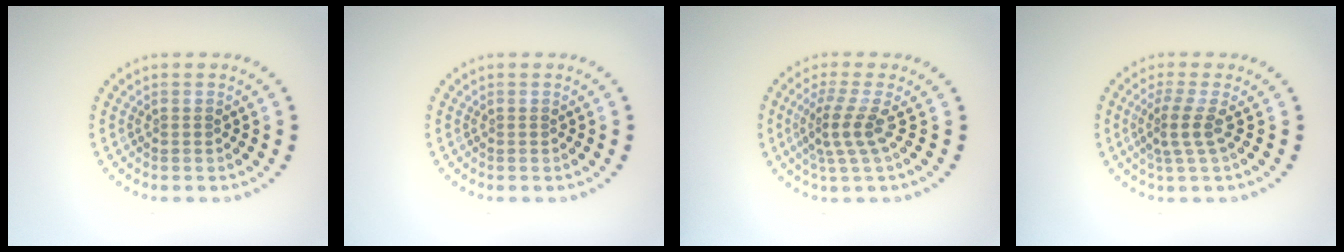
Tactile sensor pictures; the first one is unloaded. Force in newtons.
{"total": 0.0}
{"total": 3.0, "press": 2.0, "slide": 2.2}
{"total": 2.5, "press": 1.8, "slide": 1.7}